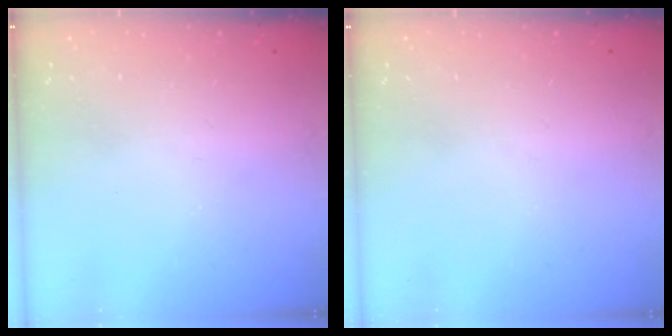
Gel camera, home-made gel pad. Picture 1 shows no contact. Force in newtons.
{"total": 0.0}